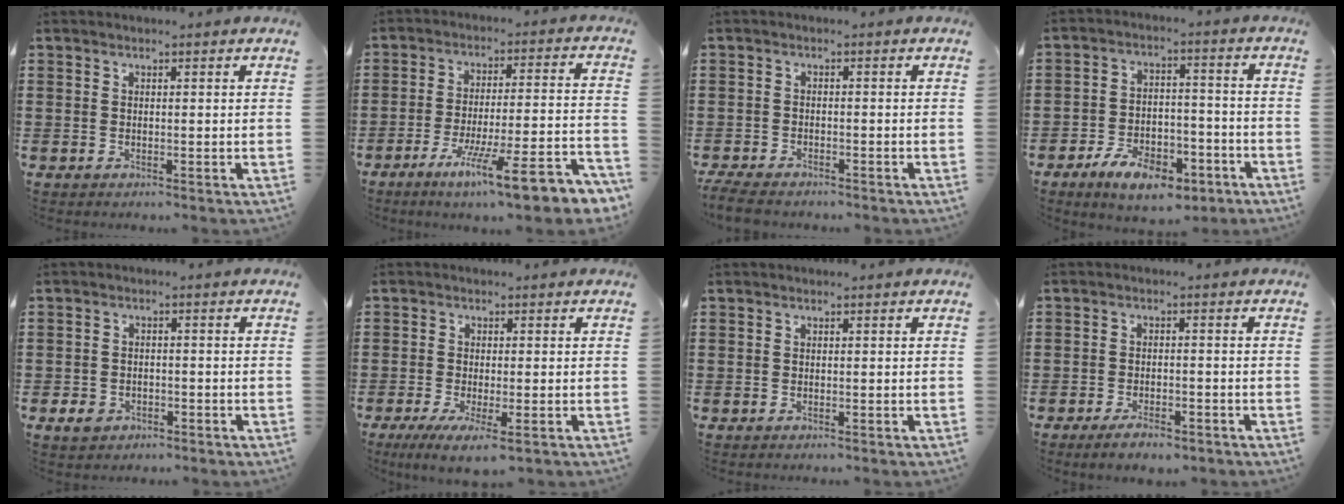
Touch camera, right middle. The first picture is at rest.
{"total": 11.8, "force": [-8.2, 1.1, 8.5], "torque": [-0.140, 0.008, -0.149]}
{"total": 2.8, "force": [-2.6, 0.5, 0.7], "torque": [-0.028, -0.003, -0.059]}
{"total": 8.4, "force": [-5.9, 3.4, 4.9], "torque": [-0.090, 0.016, -0.108]}
{"total": 2.6, "force": [-1.6, 1.7, 1.2], "torque": [-0.032, -0.001, -0.034]}
{"total": 3.1, "force": [-1.8, 0.6, 2.5], "torque": [-0.050, -0.006, -0.033]}
{"total": 0.0}
{"total": 3.2, "force": [-2.6, 0.9, 1.6], "torque": [-0.027, 0.003, -0.050]}